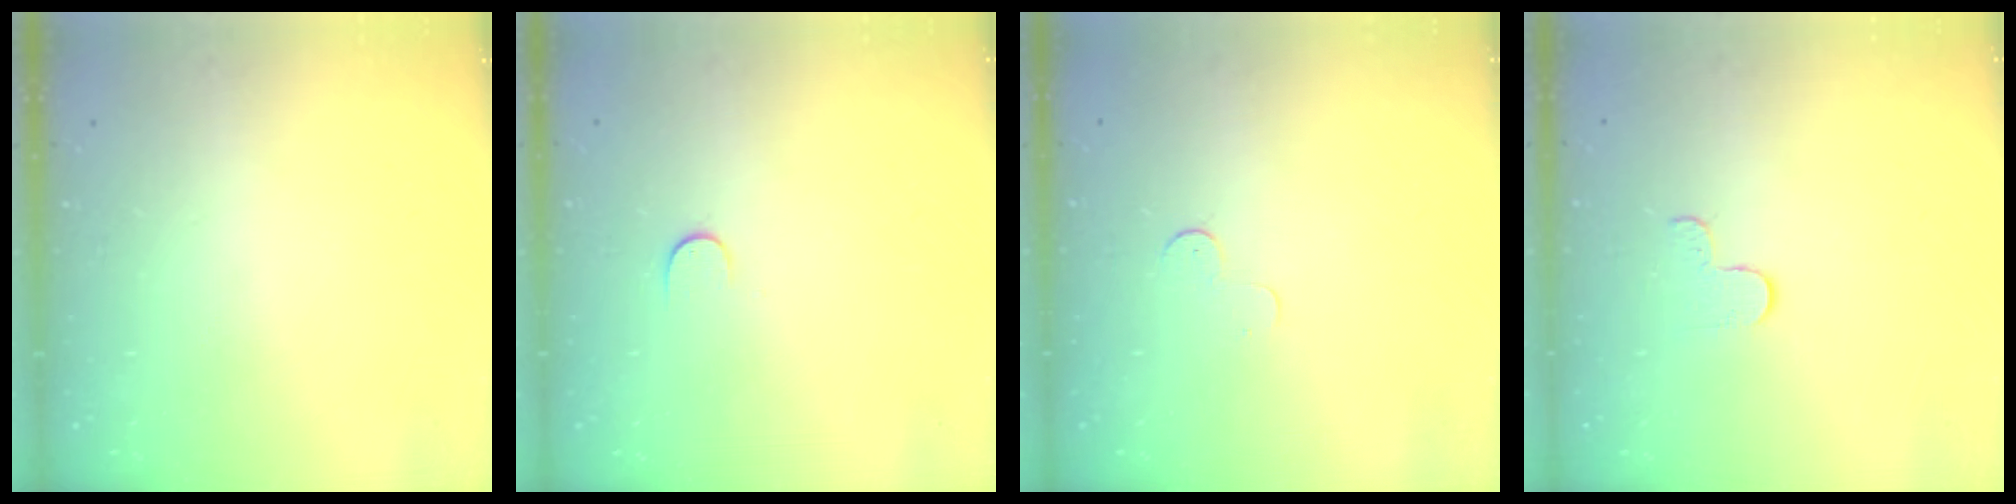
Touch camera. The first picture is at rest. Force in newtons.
{"total": 5.0, "press": 5.0, "slide": 0.5}
{"total": 3.6, "press": 3.5, "slide": 0.3}
{"total": 2.7, "press": 2.6, "slide": 0.4}